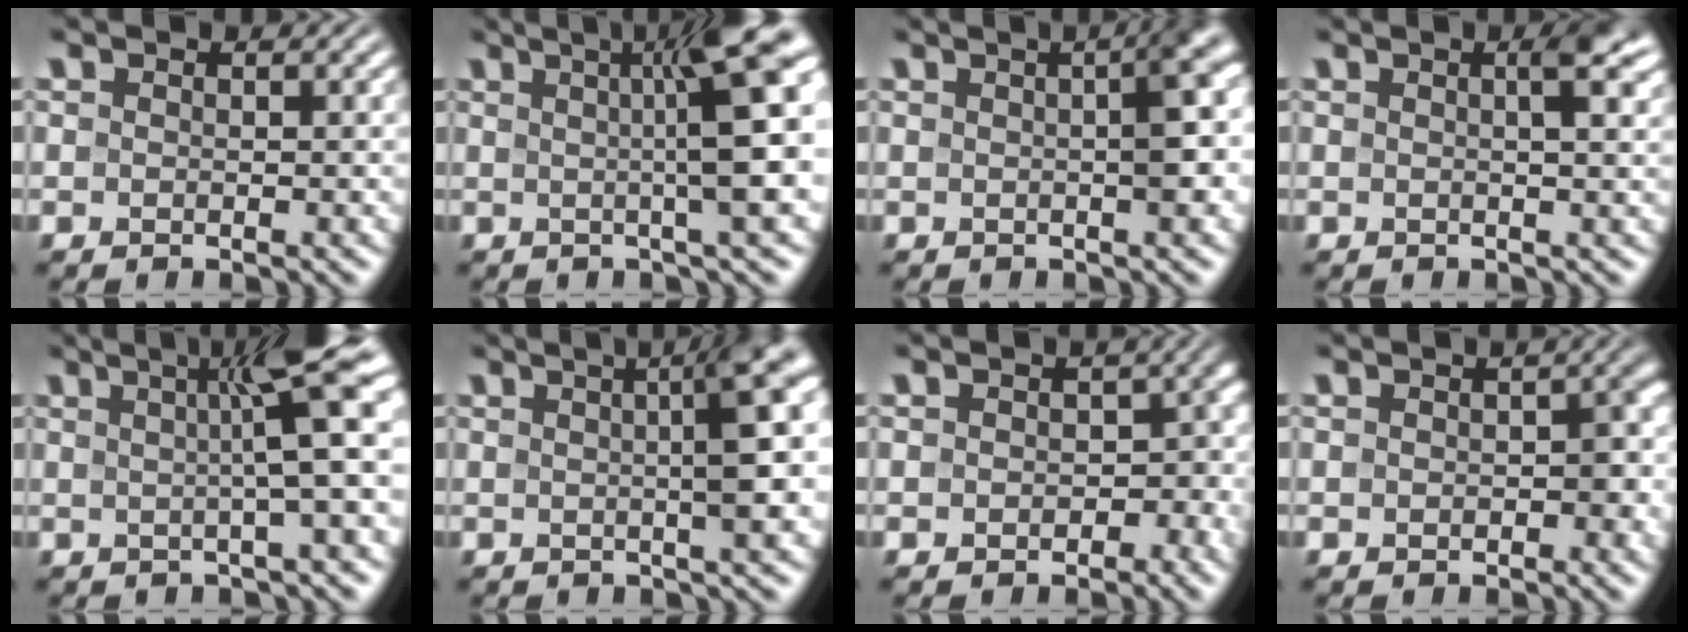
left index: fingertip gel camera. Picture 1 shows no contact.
{"total": 9.9, "force": [1.8, 1.7, 9.6], "torque": [-0.108, 0.022, 0.021]}
{"total": 4.8, "force": [0.7, 1.0, 4.7], "torque": [-0.051, 0.018, 0.008]}
{"total": 3.3, "force": [1.3, 0.8, 2.9], "torque": [-0.029, 0.011, 0.011]}
{"total": 7.8, "force": [1.7, 1.1, 7.5], "torque": [-0.094, 0.017, 0.022]}
{"total": 6.9, "force": [1.2, 1.3, 6.7], "torque": [-0.070, 0.018, 0.016]}
{"total": 3.9, "force": [-0.6, 3.0, 2.5], "torque": [-0.004, -0.004, -0.007]}
{"total": 2.4, "force": [-0.3, 1.5, 1.9], "torque": [-0.021, -0.001, -0.006]}